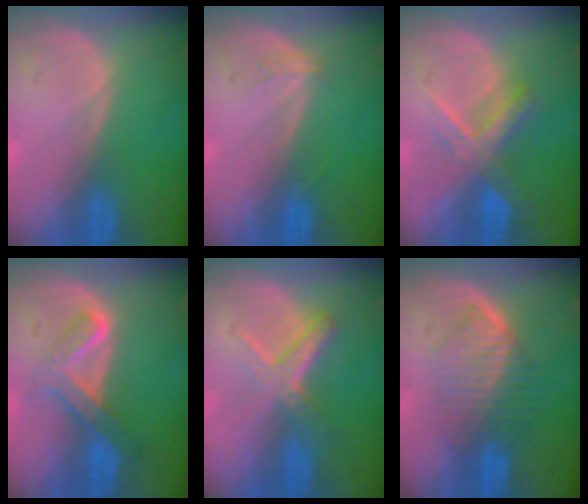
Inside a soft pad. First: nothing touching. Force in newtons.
{"total": 1.1, "press": 1.1, "slide": 0.1}
{"total": 6.6, "press": 6.2, "slide": 2.3}
{"total": 6.7, "press": 5.7, "slide": 3.5}
{"total": 5.4, "press": 5.2, "slide": 1.3}
{"total": 6.7, "press": 6.7, "slide": 0.7}